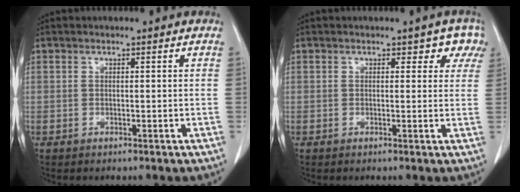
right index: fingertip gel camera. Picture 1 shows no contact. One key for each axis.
{"total": 3.2, "fx": 2.0, "fy": 2.2, "fz": 1.2, "tx": 0.010, "ty": 0.001, "tz": 0.007}